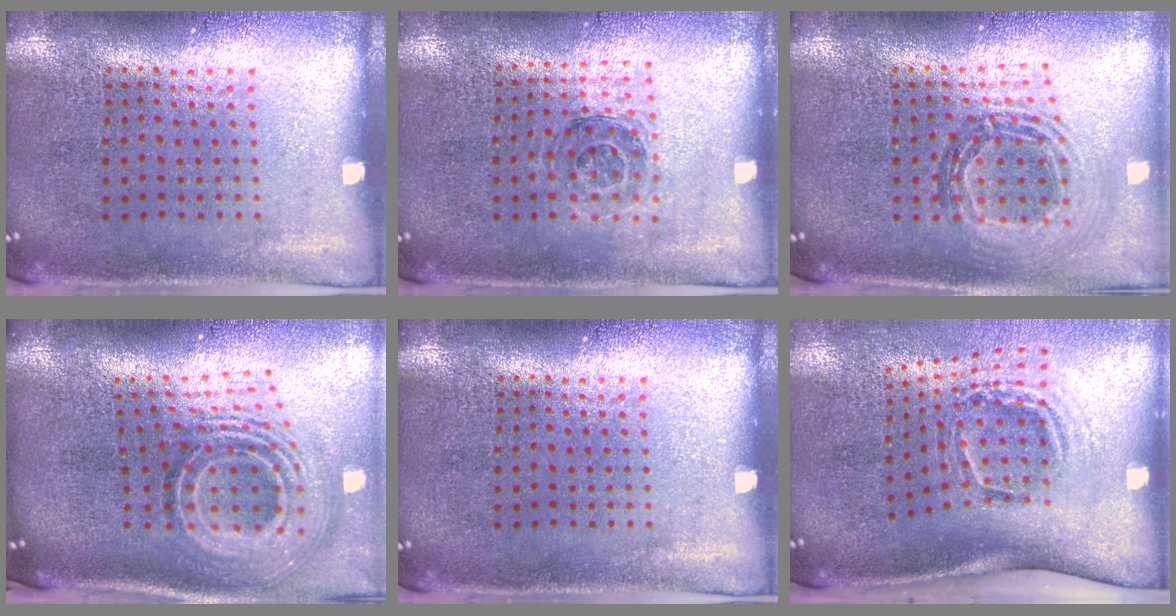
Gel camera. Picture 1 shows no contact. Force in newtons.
{"total": 1.1, "press": 1.0, "slide": 0.3}
{"total": 0.9, "press": 0.9, "slide": 0.2}
{"total": 2.6, "press": 1.7, "slide": 2.0}
{"total": 0.0}
{"total": 2.0, "press": 1.3, "slide": 1.6}